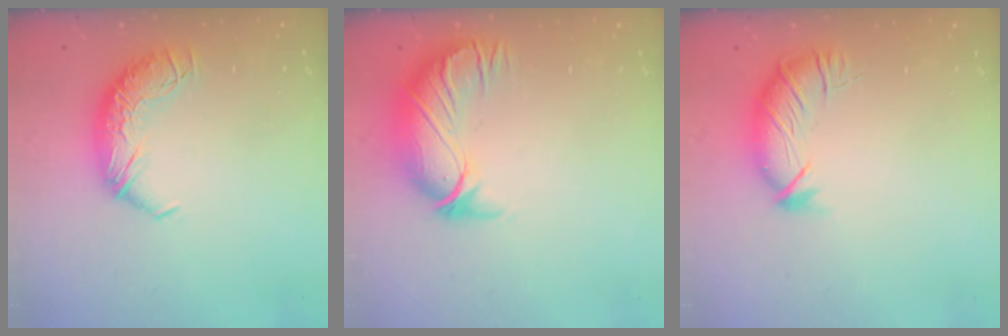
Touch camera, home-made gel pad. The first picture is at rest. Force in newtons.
{"total": 2.5, "press": 1.3, "slide": 2.1}
{"total": 3.6, "press": 3.5, "slide": 0.6}